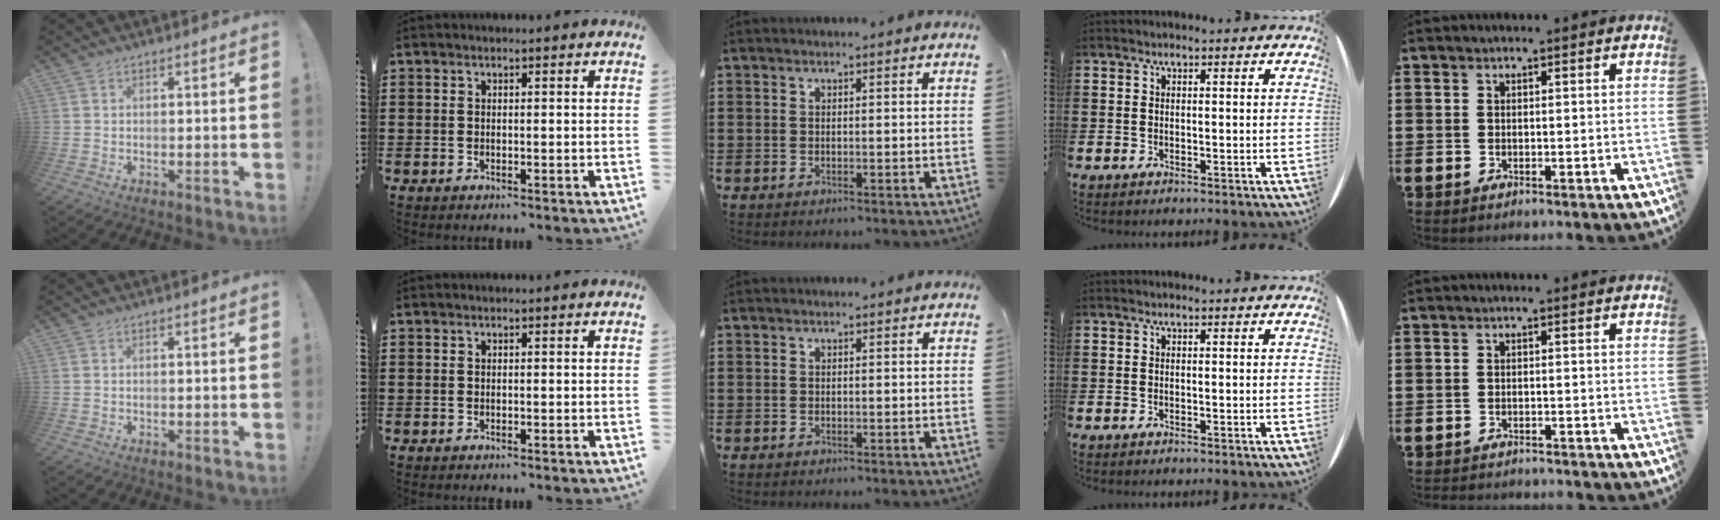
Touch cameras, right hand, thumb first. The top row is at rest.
{"little": {"total": 1.1, "force": [-1.1, 0.0, -0.1], "torque": [-0.001, 0.002, -0.024]}}